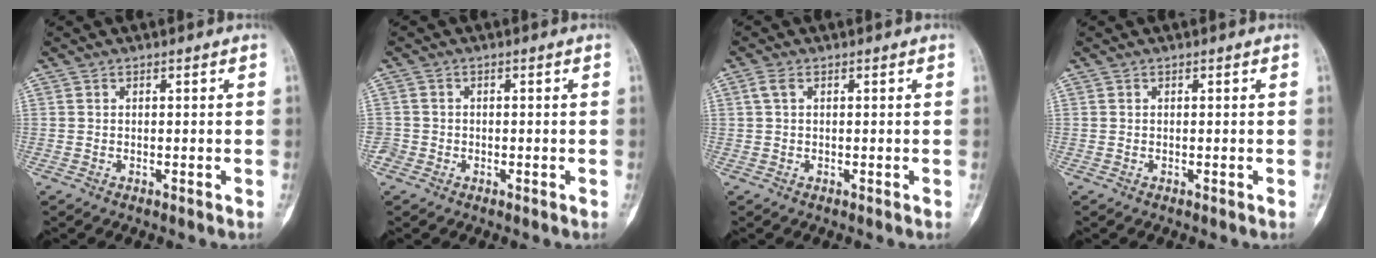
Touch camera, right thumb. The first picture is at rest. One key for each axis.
{"total": 1.9, "fx": -0.7, "fy": 1.8, "fz": 0.0, "tx": 0.012, "ty": 0.008, "tz": -0.018}
{"total": 1.8, "fx": 0.5, "fy": 1.0, "fz": 1.4, "tx": -0.039, "ty": 0.010, "tz": 0.013}
{"total": 0.0}